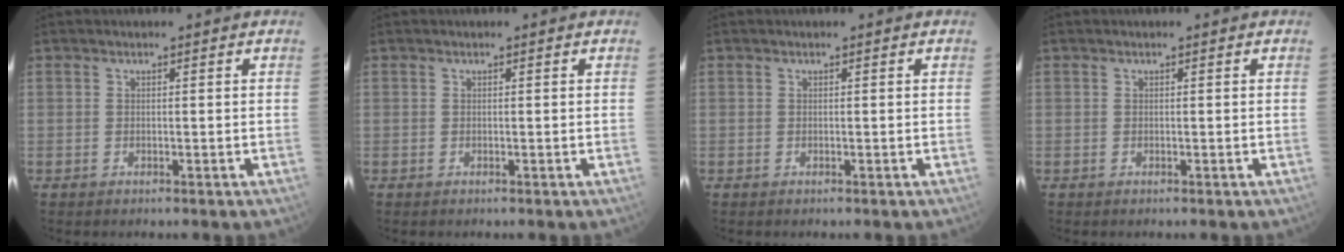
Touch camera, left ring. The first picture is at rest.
{"total": 0.0}
{"total": 0.0}
{"total": 0.0}